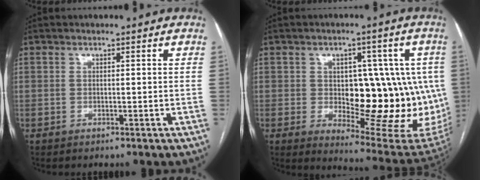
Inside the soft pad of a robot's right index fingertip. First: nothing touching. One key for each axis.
{"total": 18.9, "fx": -1.4, "fy": 8.2, "fz": 16.9, "tx": -0.178, "ty": 0.017, "tz": 0.007}